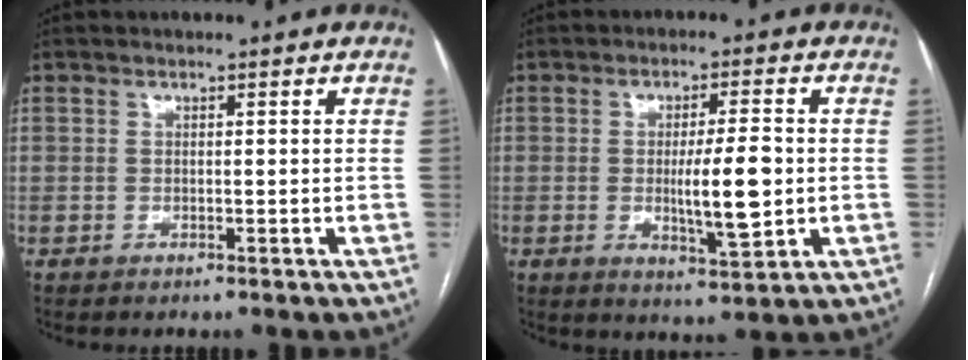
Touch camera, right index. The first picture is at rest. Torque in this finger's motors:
{"motor_torque": [1.62, 0.05, 0.72, 0.13]}